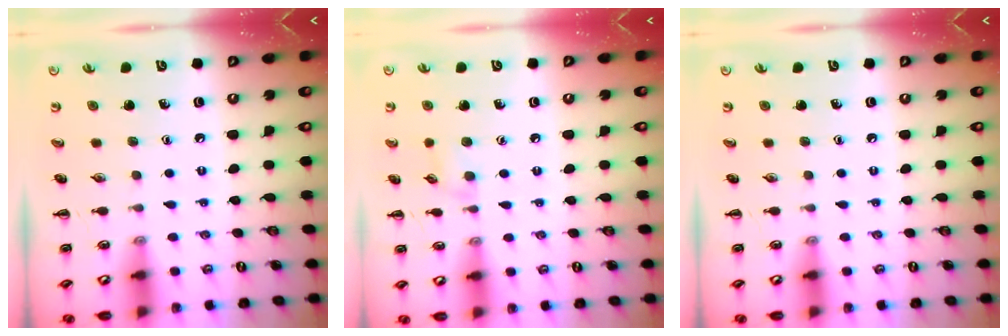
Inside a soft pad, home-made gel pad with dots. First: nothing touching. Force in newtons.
{"total": 6.4, "press": 5.9, "slide": 2.4}
{"total": 0.0}